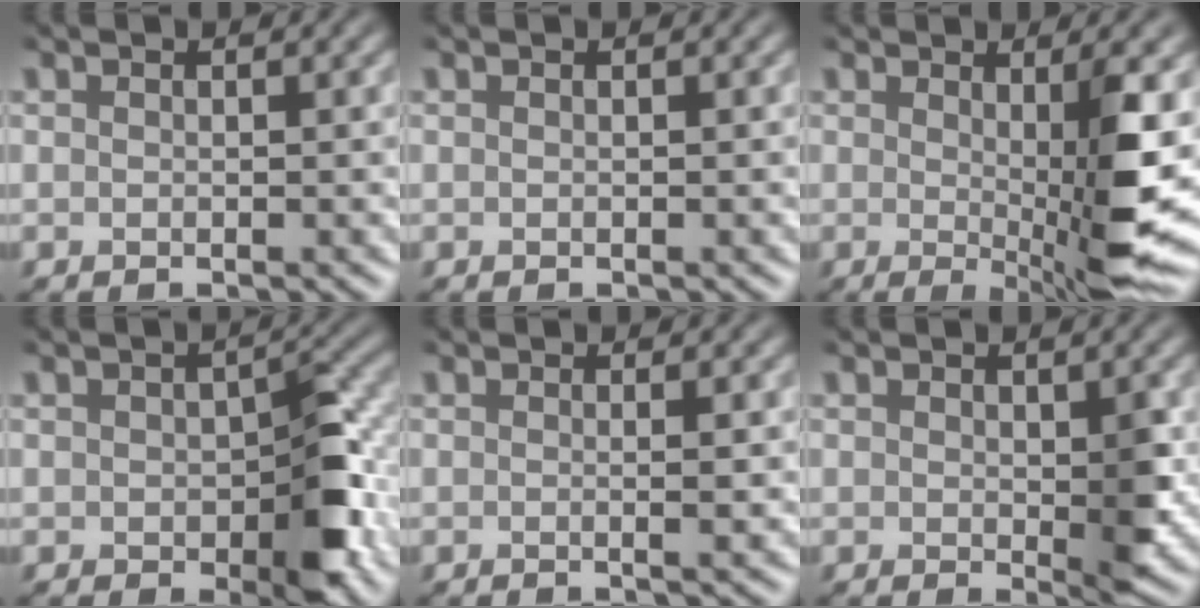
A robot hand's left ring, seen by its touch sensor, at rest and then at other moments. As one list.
[{"total": 0.0}, {"total": 7.3, "force": [0.0, 1.3, 7.1], "torque": [-0.100, -0.017, 0.008]}, {"total": 5.3, "force": [-1.2, 2.9, 4.3], "torque": [-0.066, -0.009, -0.010]}, {"total": 1.6, "force": [-0.2, 0.5, 1.5], "torque": [-0.024, 0.003, -0.013]}, {"total": 2.6, "force": [-0.1, 0.9, 2.4], "torque": [-0.041, -0.007, 0.004]}]